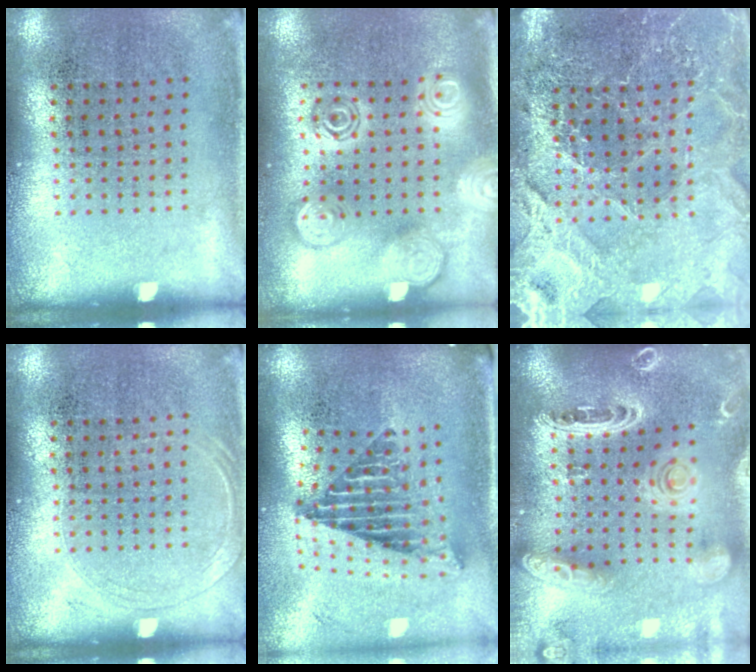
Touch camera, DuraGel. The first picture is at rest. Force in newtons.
{"total": 2.6, "press": 2.6, "slide": 0.3}
{"total": 4.0, "press": 3.8, "slide": 1.2}
{"total": 1.1, "press": 1.0, "slide": 0.3}
{"total": 2.5, "press": 1.7, "slide": 1.8}
{"total": 2.8, "press": 2.4, "slide": 1.5}